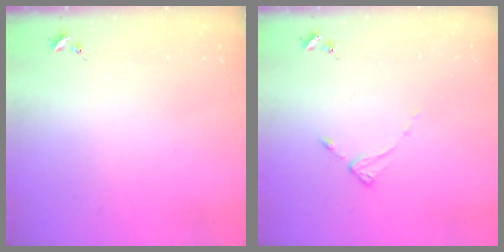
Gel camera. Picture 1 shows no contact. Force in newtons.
{"total": 2.2, "press": 2.2, "slide": 0.4}